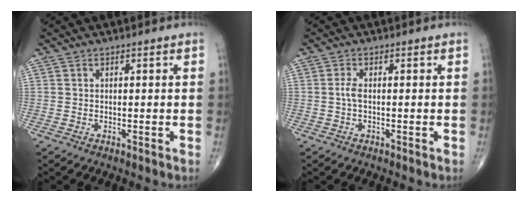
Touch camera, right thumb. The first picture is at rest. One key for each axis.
{"total": 1.7, "fx": -0.2, "fy": 0.6, "fz": 1.6, "tx": -0.038, "ty": -0.001, "tz": -0.005}